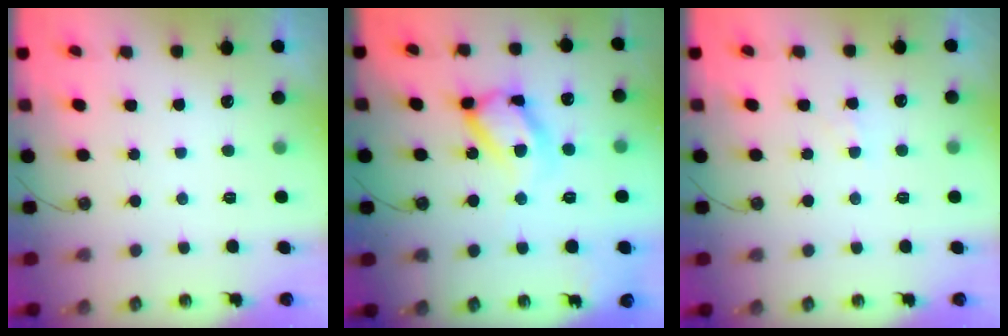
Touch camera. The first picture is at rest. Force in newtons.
{"total": 17.6, "press": 17.5, "slide": 1.3}
{"total": 3.9, "press": 3.8, "slide": 0.5}